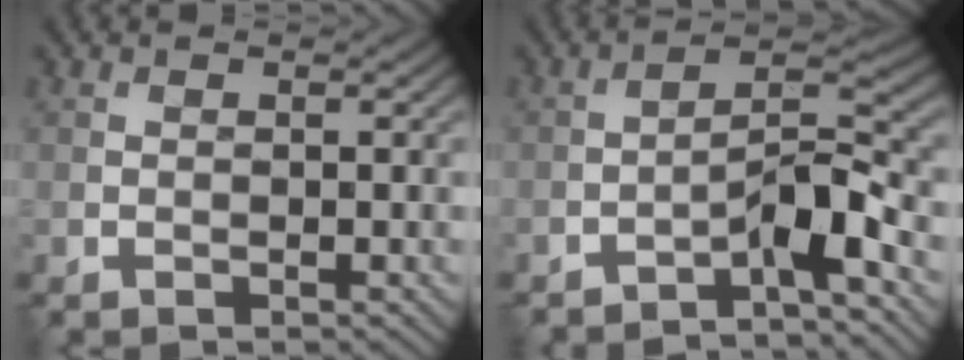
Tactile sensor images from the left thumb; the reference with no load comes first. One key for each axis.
{"total": 6.4, "fx": -4.4, "fy": 1.3, "fz": 4.5, "tx": -0.071, "ty": 0.019, "tz": -0.084}